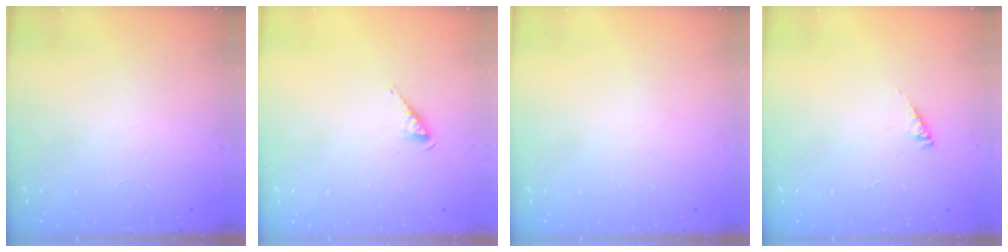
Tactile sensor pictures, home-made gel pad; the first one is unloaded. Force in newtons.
{"total": 3.0, "press": 3.0, "slide": 0.4}
{"total": 0.0}
{"total": 1.7, "press": 1.6, "slide": 0.3}